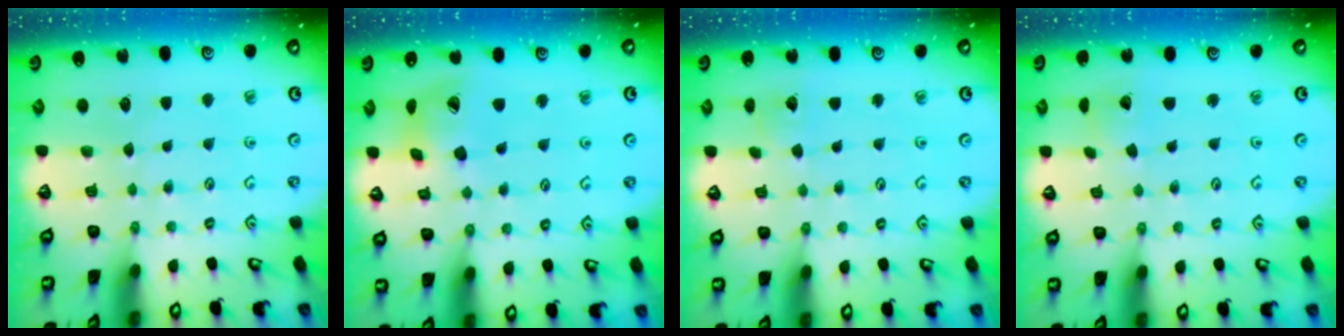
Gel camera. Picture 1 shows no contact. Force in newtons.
{"total": 13.1, "press": 13.0, "slide": 1.8}
{"total": 4.2, "press": 4.1, "slide": 0.5}
{"total": 2.0, "press": 2.0, "slide": 0.3}